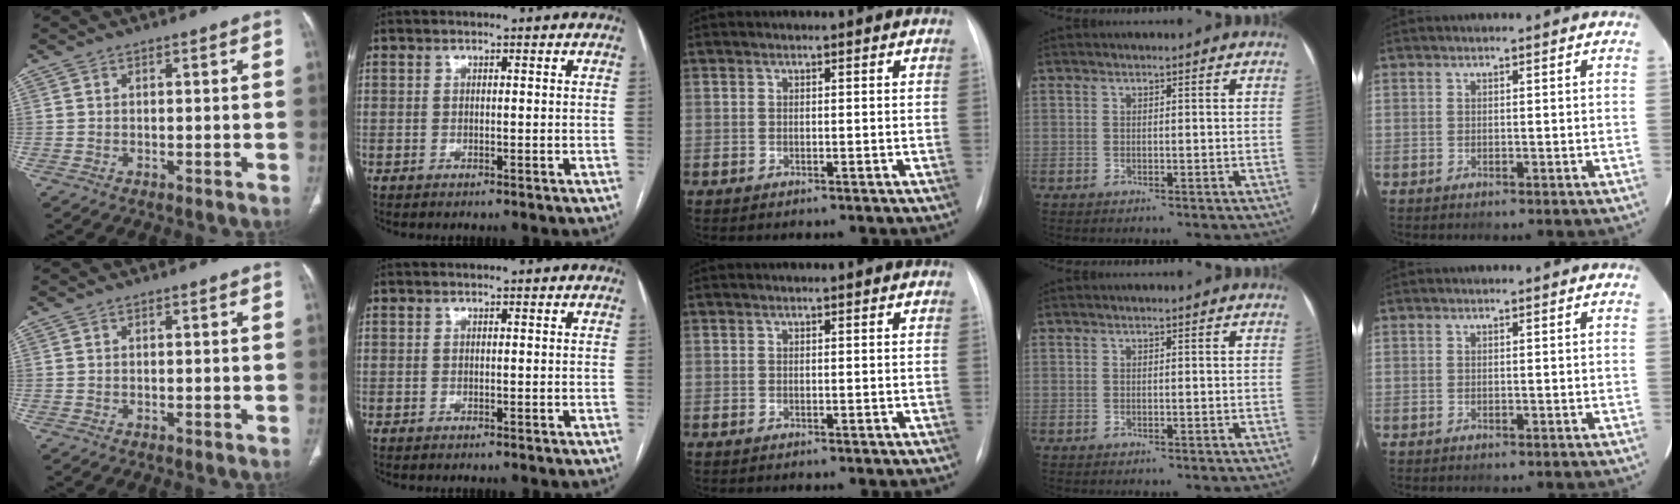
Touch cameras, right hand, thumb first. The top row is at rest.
{}